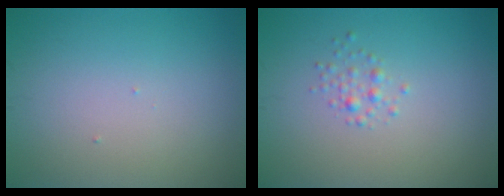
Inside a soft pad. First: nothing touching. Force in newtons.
{"total": 1.2, "press": 1.2, "slide": 0.0}